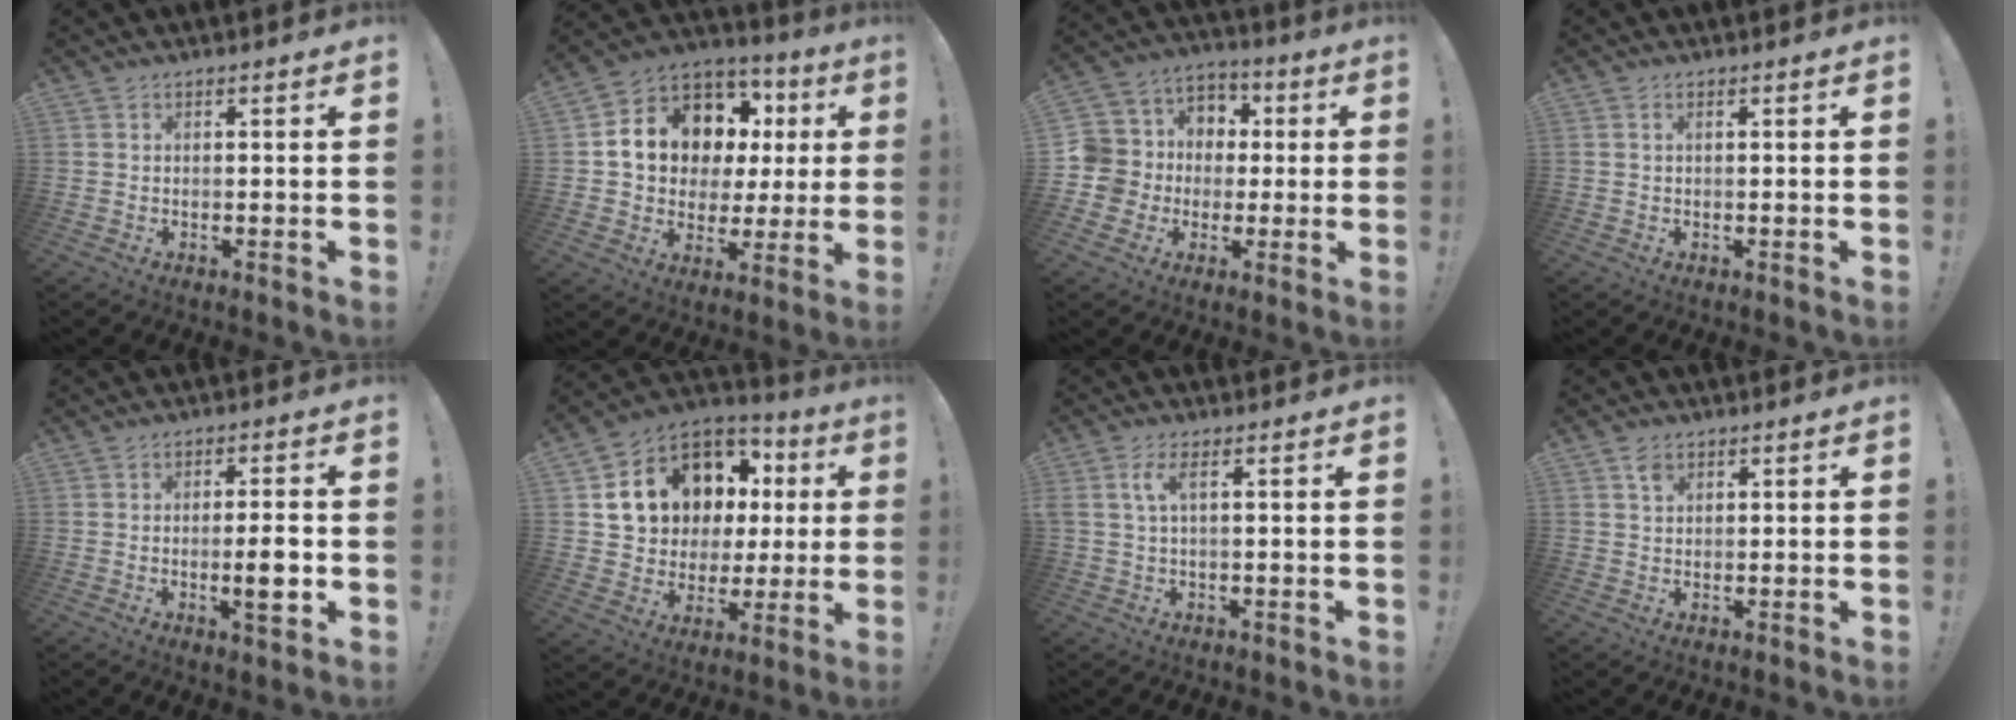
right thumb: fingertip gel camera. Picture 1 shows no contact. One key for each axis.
{"total": 14.7, "fx": 5.4, "fy": 11.3, "fz": 7.8, "tx": -0.122, "ty": -0.031, "tz": 0.114}
{"total": 12.0, "fx": -1.0, "fy": 11.6, "fz": 3.2, "tx": -0.047, "ty": 0.010, "tz": 0.002}
{"total": 0.8, "fx": 0.3, "fy": 0.1, "fz": 0.7, "tx": -0.018, "ty": 0.002, "tz": 0.007}
{"total": 6.0, "fx": -1.3, "fy": 1.4, "fz": 5.7, "tx": -0.063, "ty": -0.005, "tz": -0.023}
{"total": 16.5, "fx": 6.7, "fy": 12.9, "fz": 7.8, "tx": -0.132, "ty": -0.029, "tz": 0.153}
{"total": 4.3, "fx": 1.4, "fy": 1.0, "fz": 4.0, "tx": -0.073, "ty": -0.001, "tz": 0.023}
{"total": 2.5, "fx": 1.4, "fy": 1.7, "fz": 1.2, "tx": -0.017, "ty": -0.001, "tz": 0.025}